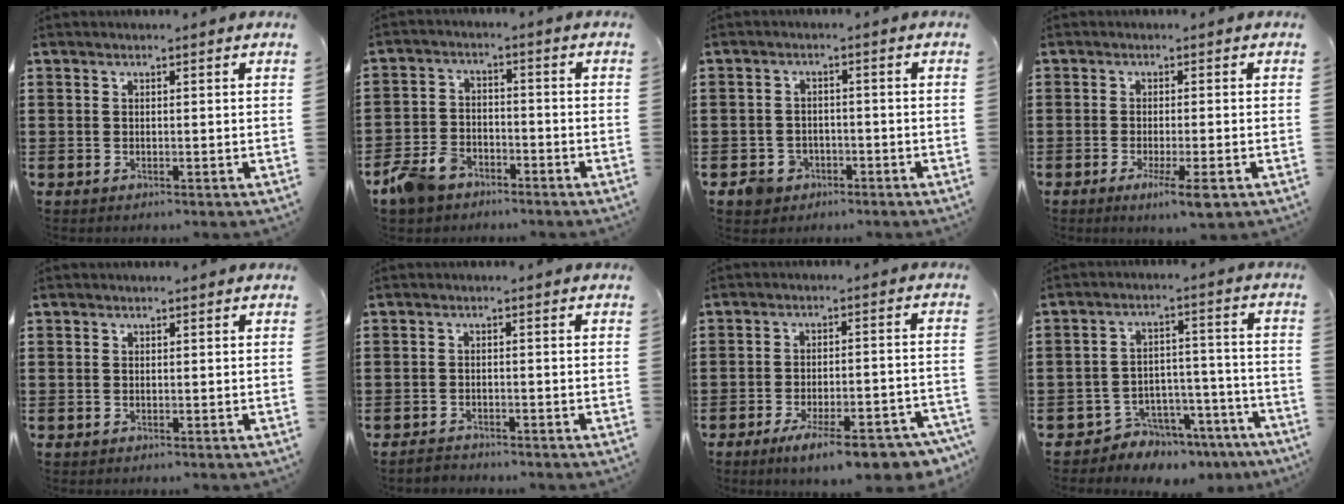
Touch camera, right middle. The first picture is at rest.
{"total": 5.6, "force": [-4.6, 2.7, 1.7], "torque": [-0.064, 0.004, -0.098]}
{"total": 2.9, "force": [-2.0, 2.1, 0.5], "torque": [-0.015, 0.003, -0.043]}
{"total": 3.9, "force": [-2.1, 0.2, 3.3], "torque": [-0.057, -0.013, -0.036]}
{"total": 0.0}
{"total": 1.6, "force": [-1.6, 0.2, 0.0], "torque": [-0.004, 0.001, -0.035]}
{"total": 9.0, "force": [-6.4, 1.5, 6.1], "torque": [-0.087, 0.008, -0.109]}
{"total": 5.7, "force": [-5.5, 1.8, 0.3], "torque": [-0.009, 0.023, -0.110]}